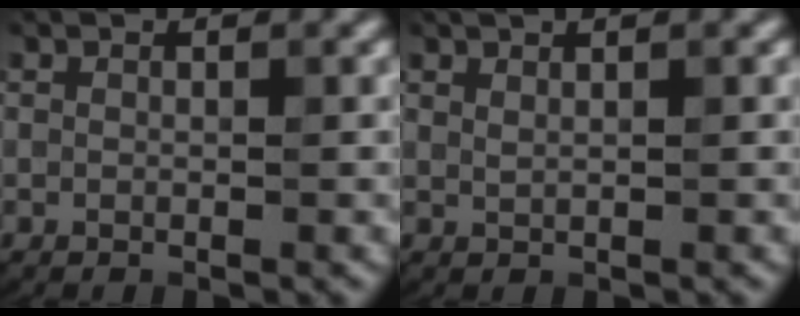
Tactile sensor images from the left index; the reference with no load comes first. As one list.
[{"total": 1.9, "force": [1.4, 0.5, 1.1], "torque": [-0.015, -0.004, 0.021]}]